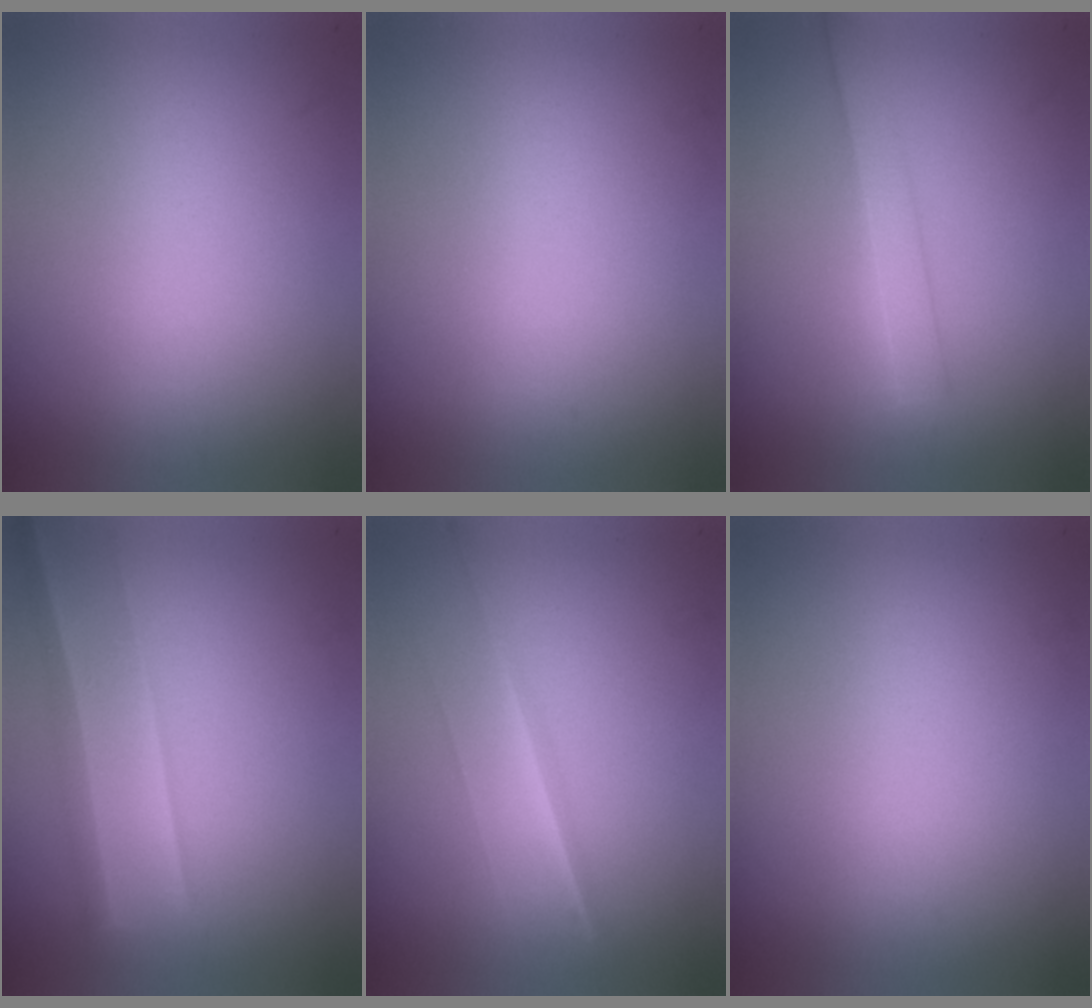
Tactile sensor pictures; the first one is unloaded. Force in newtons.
{"total": 0.0}
{"total": 2.2}
{"total": 2.2}
{"total": 1.3}
{"total": 0.0}